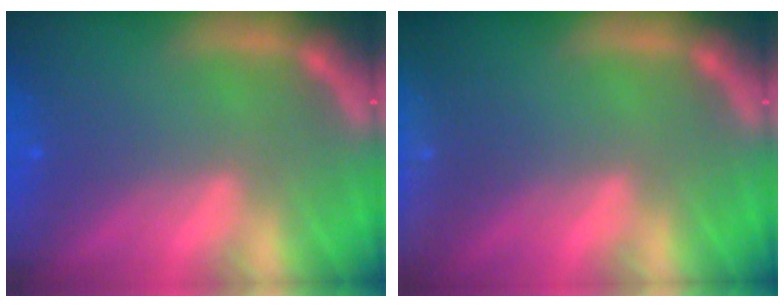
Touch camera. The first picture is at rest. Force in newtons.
{"total": 9.0}